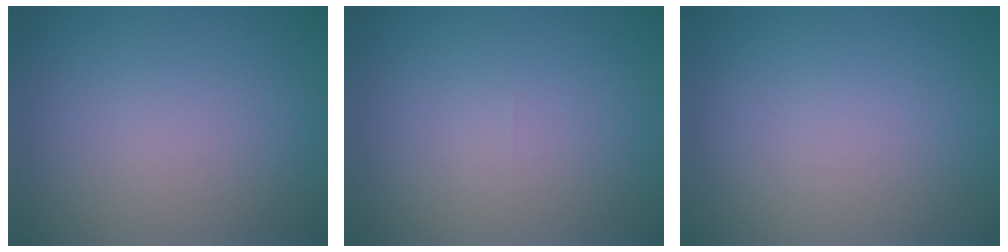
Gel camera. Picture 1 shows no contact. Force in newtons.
{"total": 0.0}
{"total": 0.0}